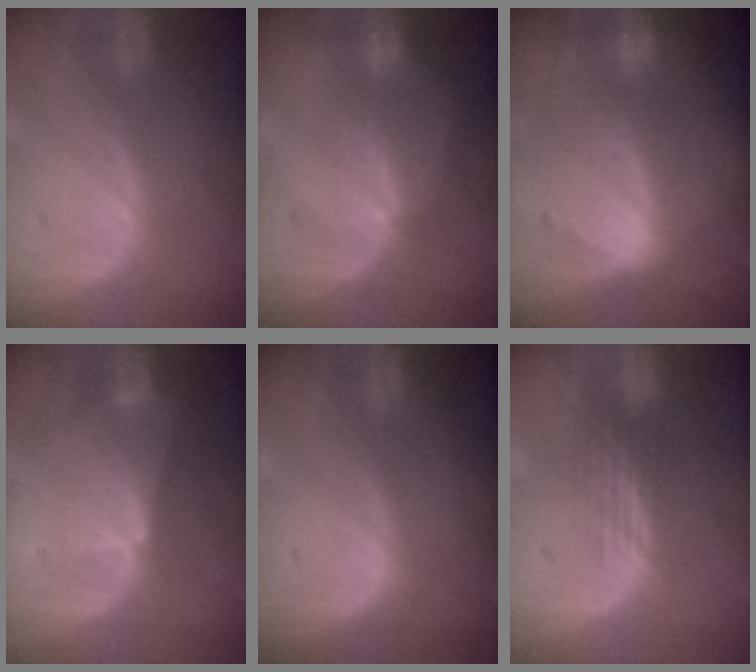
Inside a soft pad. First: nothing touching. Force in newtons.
{"total": 3.8, "press": 3.6, "slide": 1.2}
{"total": 9.1, "press": 8.0, "slide": 4.4}
{"total": 6.2, "press": 5.9, "slide": 1.8}
{"total": 0.0}
{"total": 3.9, "press": 3.2, "slide": 2.3}